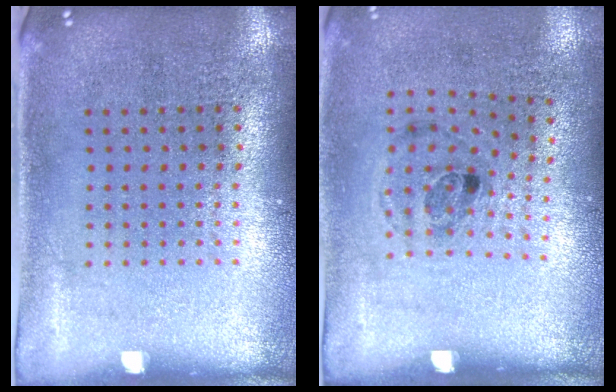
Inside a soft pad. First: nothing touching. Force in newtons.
{"total": 1.2, "press": 0.8, "slide": 0.9}